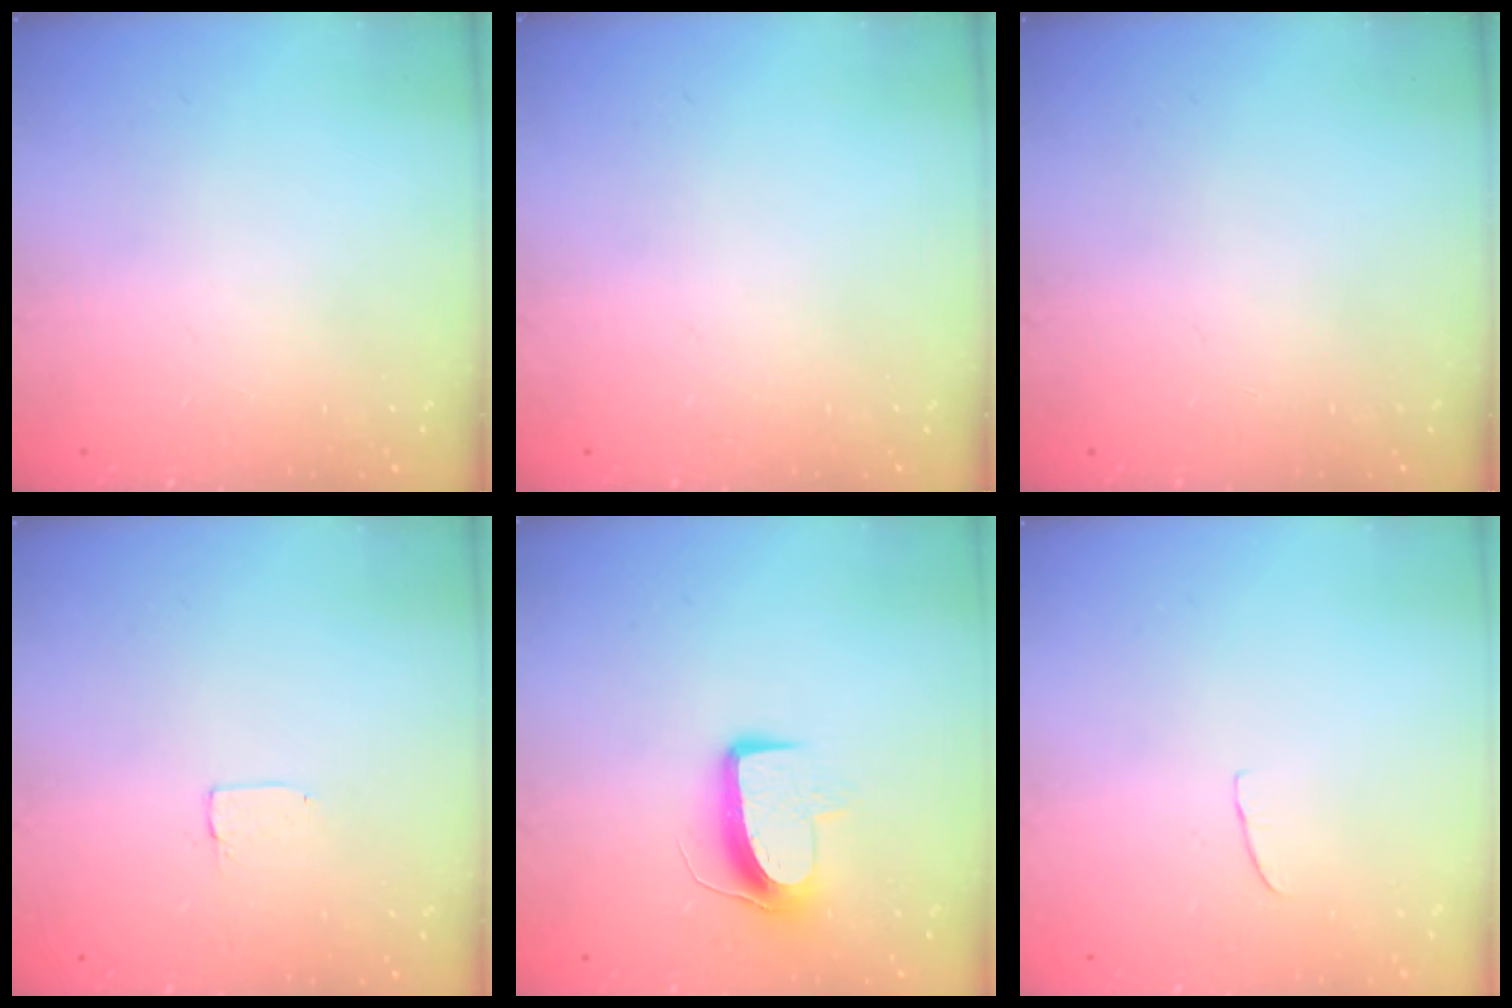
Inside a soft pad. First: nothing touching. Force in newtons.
{"total": 0.0}
{"total": 0.0}
{"total": 2.0, "press": 2.0, "slide": 0.0}
{"total": 9.6, "press": 9.6, "slide": 0.2}
{"total": 3.7, "press": 3.7, "slide": 0.3}